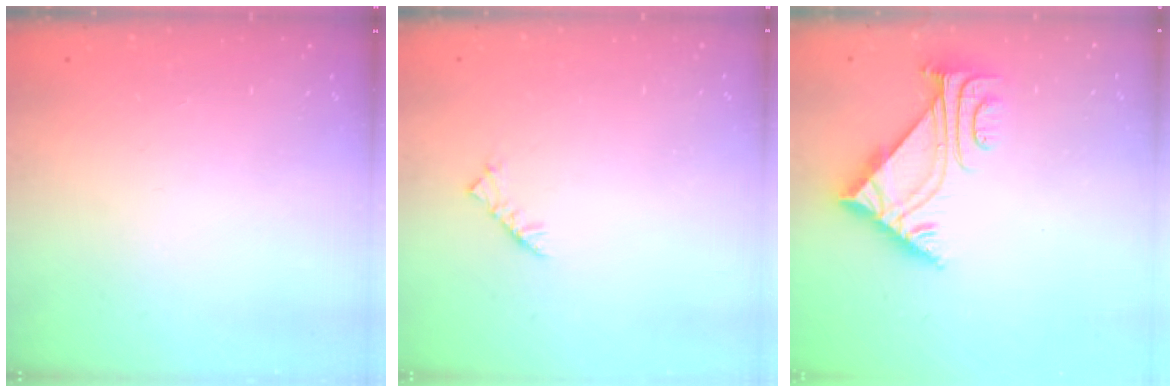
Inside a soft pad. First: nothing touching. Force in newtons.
{"total": 2.5, "press": 2.4, "slide": 0.7}
{"total": 5.5, "press": 5.4, "slide": 0.8}